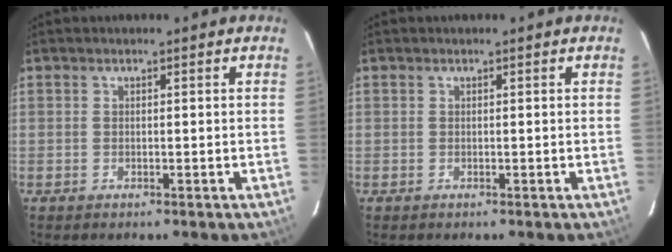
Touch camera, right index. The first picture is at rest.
{"total": 0.0}